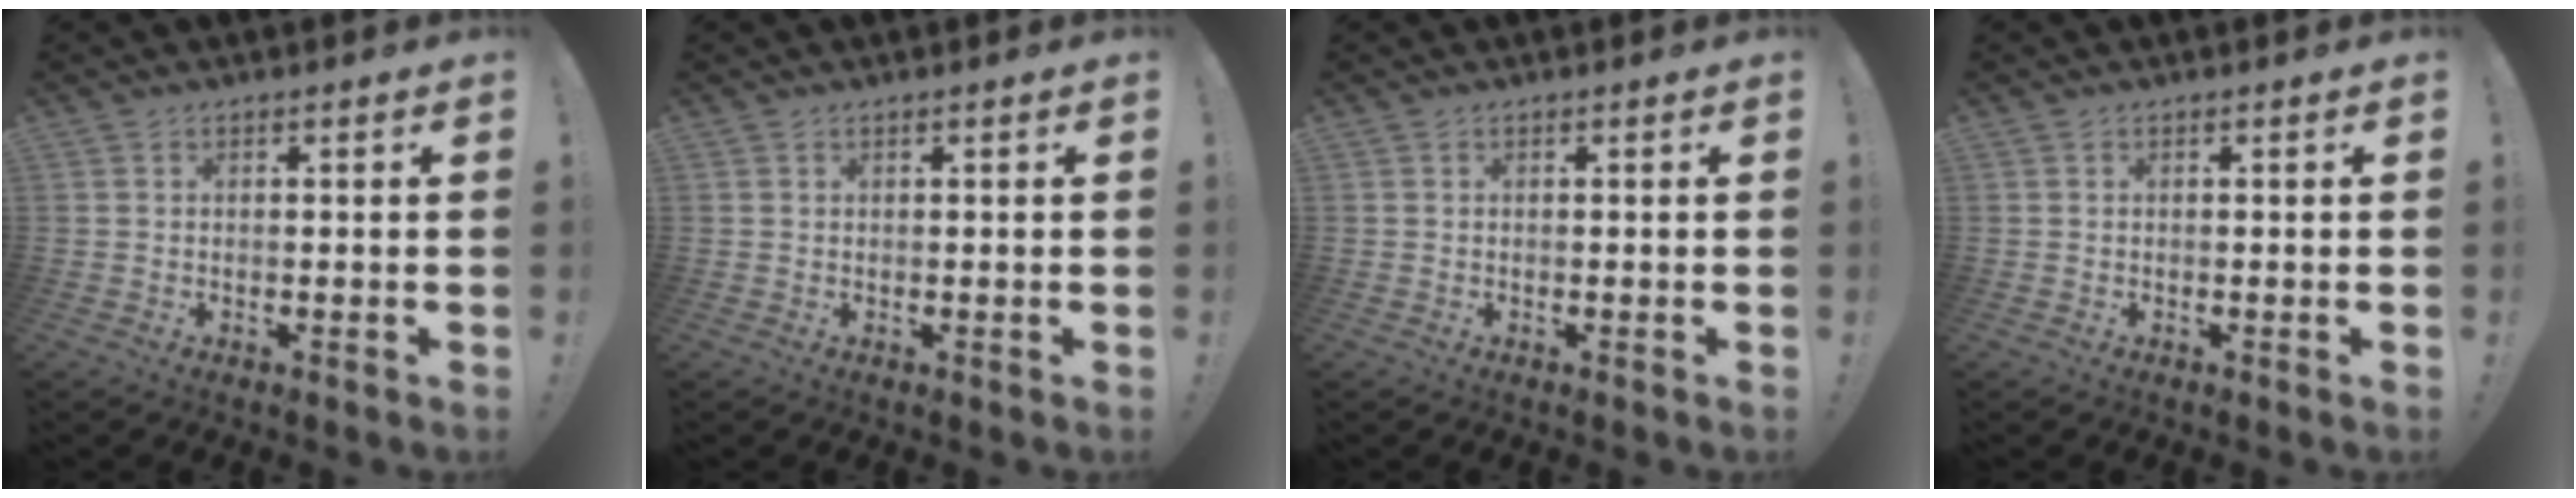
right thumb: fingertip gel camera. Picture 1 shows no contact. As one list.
[{"total": 0.0}, {"total": 0.0}, {"total": 0.0}]